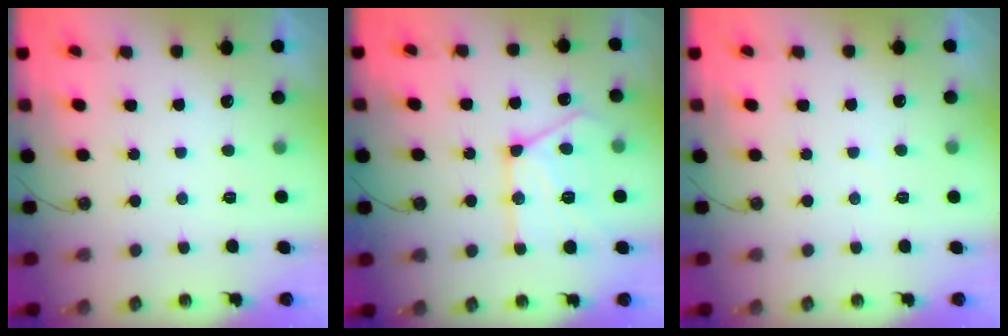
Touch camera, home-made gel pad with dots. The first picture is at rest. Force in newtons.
{"total": 17.7, "press": 17.7, "slide": 1.8}
{"total": 3.9, "press": 3.9, "slide": 0.6}